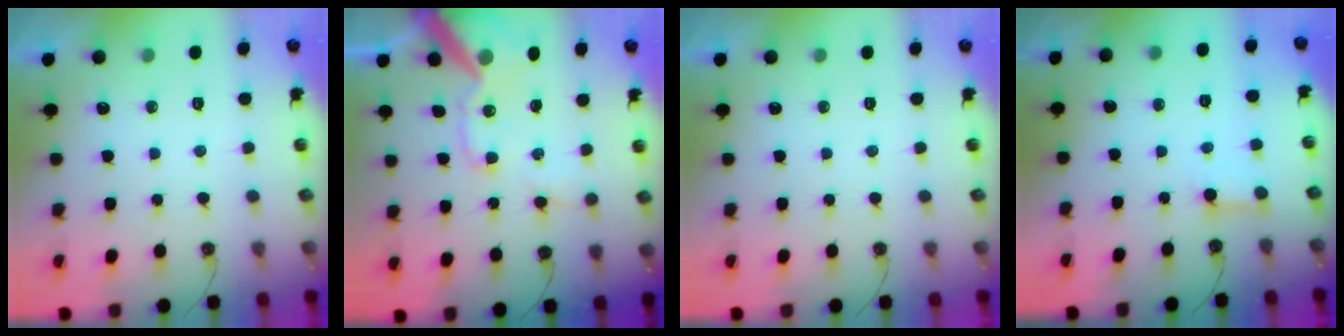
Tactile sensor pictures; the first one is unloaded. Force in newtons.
{"total": 16.0, "press": 15.9, "slide": 2.3}
{"total": 0.0}
{"total": 2.6, "press": 2.6, "slide": 0.1}